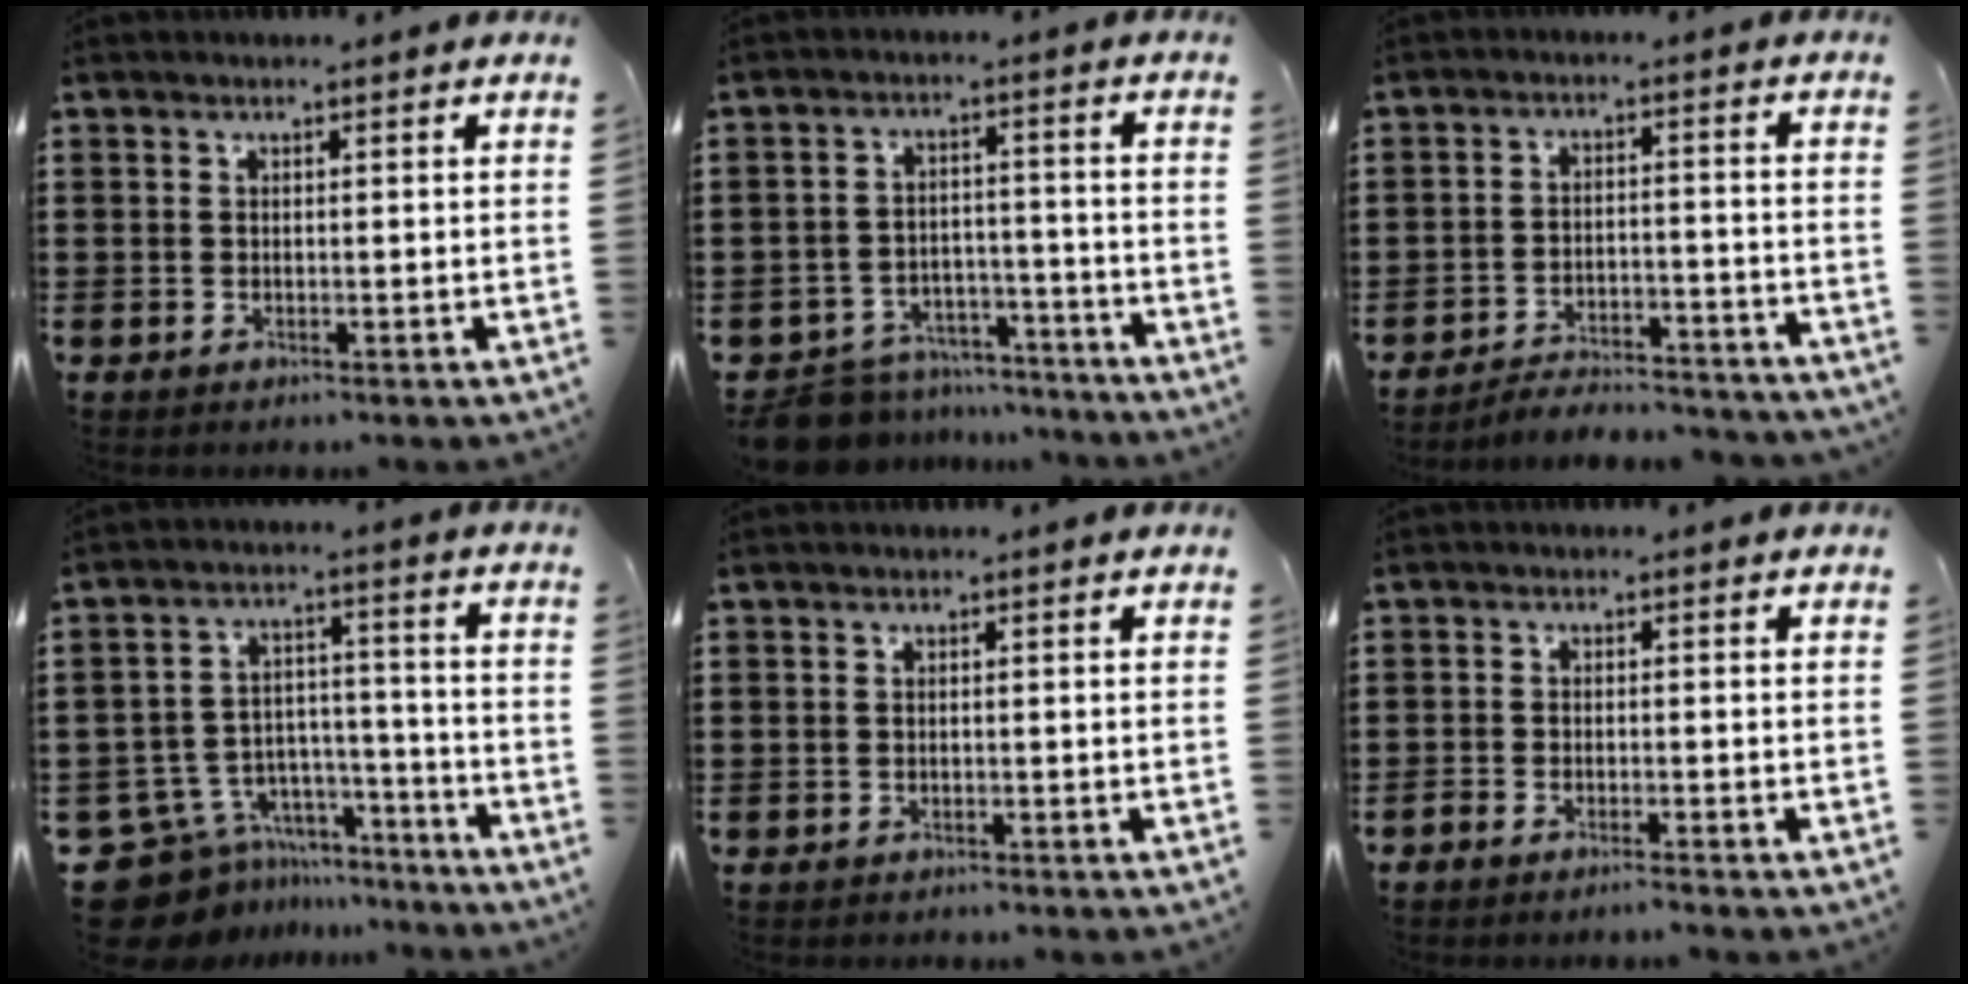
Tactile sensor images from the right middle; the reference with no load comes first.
{"total": 7.7, "force": [-7.5, 1.5, 0.8], "torque": [-0.024, 0.019, -0.150]}
{"total": 4.3, "force": [-4.2, 0.3, 0.6], "torque": [-0.014, 0.005, -0.088]}
{"total": 9.9, "force": [-8.1, 5.4, 1.8], "torque": [-0.062, 0.024, -0.157]}
{"total": 0.6, "force": [-0.5, 0.3, -0.1], "torque": [0.002, 0.004, -0.014]}
{"total": 1.5, "force": [-1.4, -0.1, 0.3], "torque": [-0.006, 0.001, -0.027]}